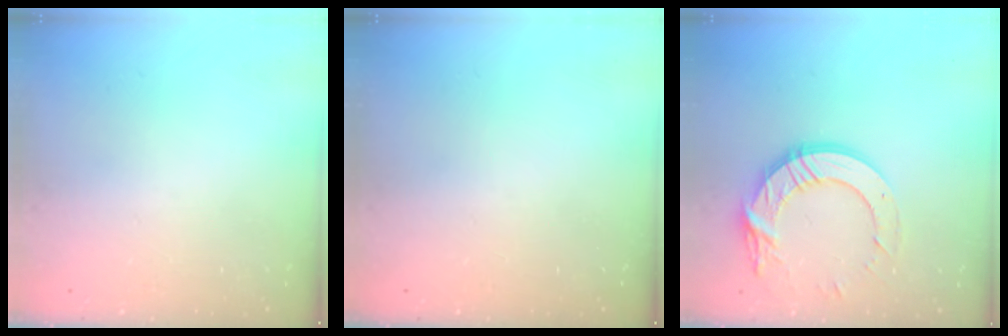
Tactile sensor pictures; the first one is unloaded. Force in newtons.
{"total": 0.0}
{"total": 15.2, "press": 15.1, "slide": 1.5}